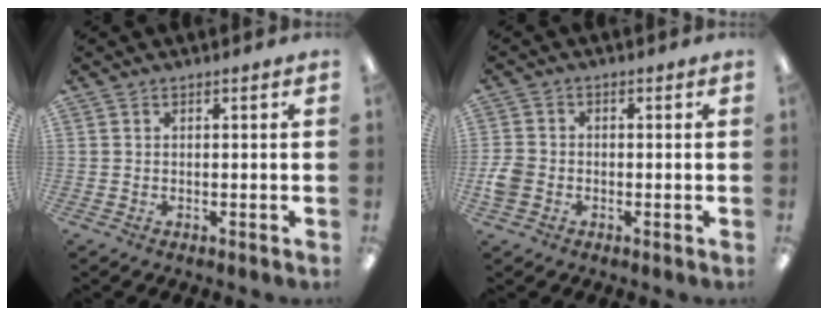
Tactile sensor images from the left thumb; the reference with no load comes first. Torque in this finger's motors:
{"motor_torque": [-0.34, 0.44, 0.21, -0.02, 0.01]}